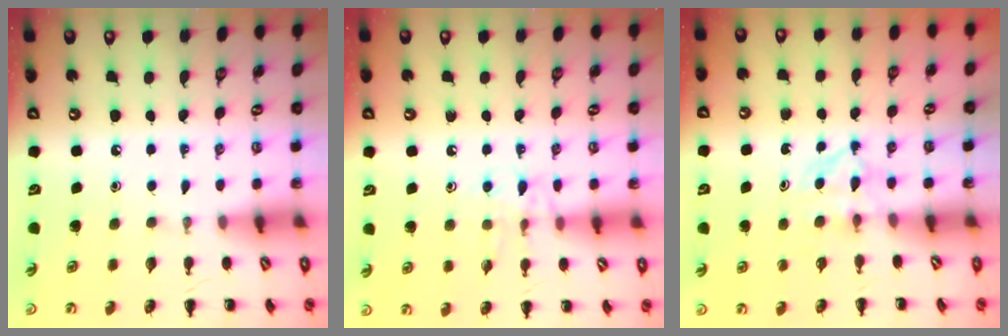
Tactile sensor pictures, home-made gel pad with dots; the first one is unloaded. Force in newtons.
{"total": 8.9, "press": 8.8, "slide": 1.1}
{"total": 3.3, "press": 3.1, "slide": 1.2}